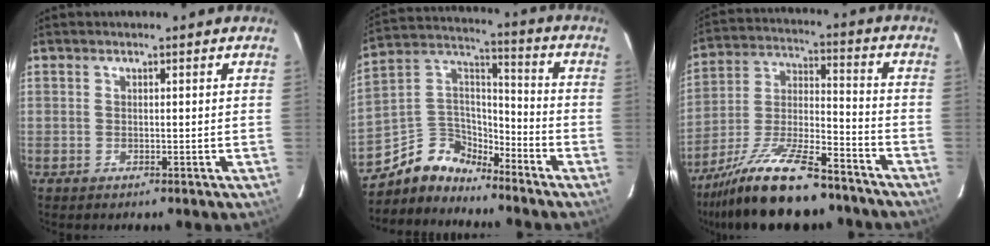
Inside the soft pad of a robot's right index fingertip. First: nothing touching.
{"total": 9.6, "force": [-7.9, 5.1, 1.9], "torque": [-0.063, 0.055, -0.167]}
{"total": 18.8, "force": [-14.8, 4.9, 10.5], "torque": [-0.207, -0.015, -0.243]}